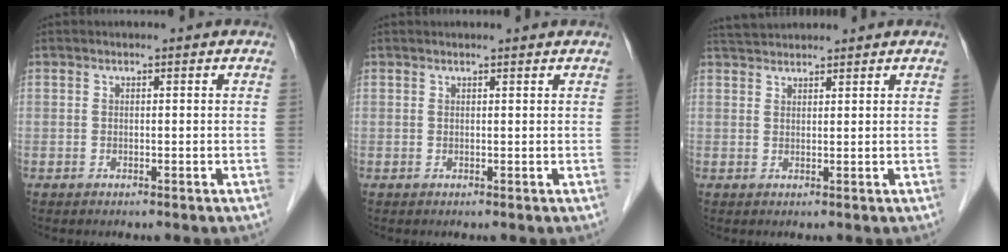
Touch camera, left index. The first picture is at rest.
{"total": 1.8, "force": [1.8, 0.0, 0.5], "torque": [-0.006, 0.011, 0.022]}
{"total": 3.7, "force": [3.6, 0.4, 0.7], "torque": [-0.017, 0.028, 0.068]}